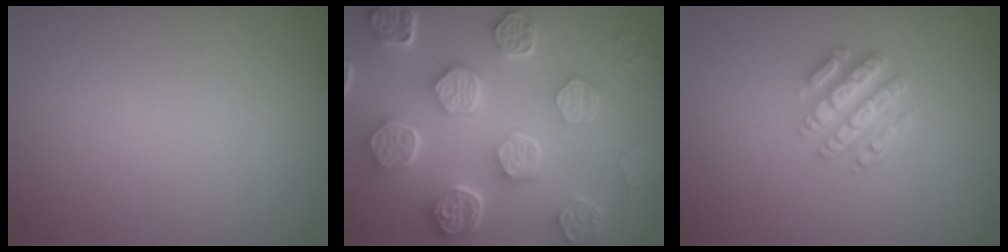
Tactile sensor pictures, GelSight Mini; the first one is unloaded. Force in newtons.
{"total": 8.8, "press": 6.7, "slide": 5.7}
{"total": 4.7, "press": 3.5, "slide": 3.1}